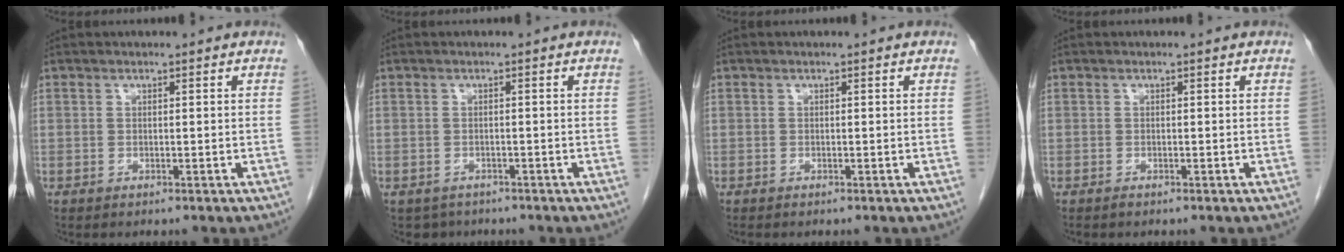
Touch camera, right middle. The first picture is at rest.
{"total": 2.7, "force": [-2.2, 1.7, -0.1], "torque": [-0.003, 0.002, -0.032]}
{"total": 0.0}
{"total": 0.0}